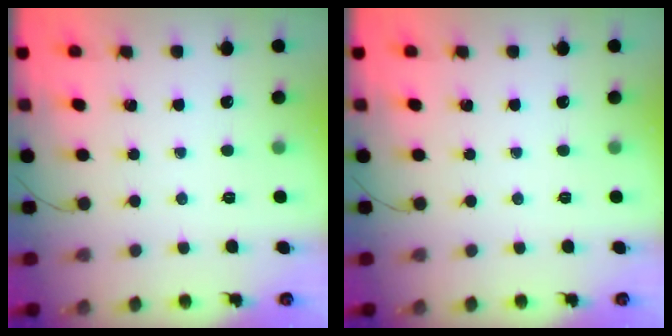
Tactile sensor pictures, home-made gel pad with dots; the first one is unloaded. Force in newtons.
{"total": 0.0}